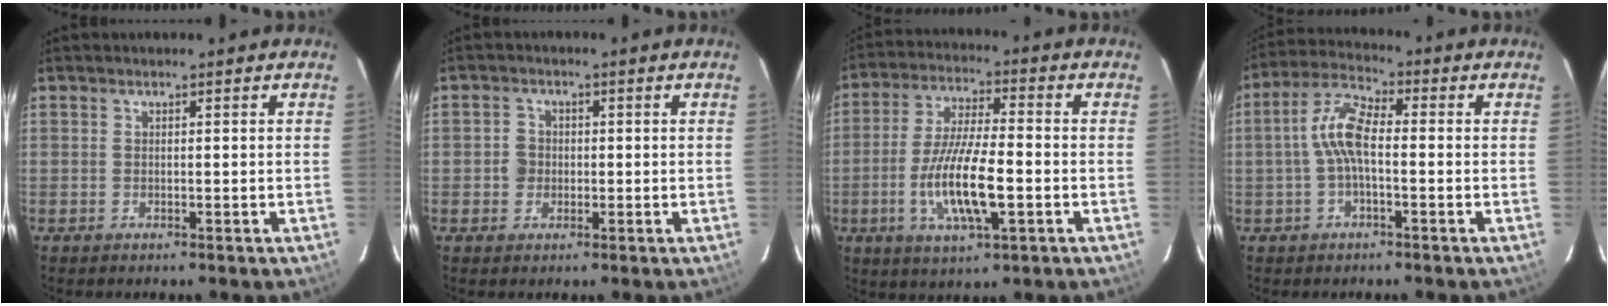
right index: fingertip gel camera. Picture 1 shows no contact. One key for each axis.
{"total": 2.9, "fx": -0.6, "fy": 2.7, "fz": 0.7, "tx": -0.012, "ty": 0.008, "tz": -0.011}
{"total": 13.0, "fx": -3.5, "fy": 3.0, "fz": 12.1, "tx": -0.242, "ty": -0.008, "tz": -0.064}
{"total": 7.3, "fx": -0.8, "fy": 2.6, "fz": 6.8, "tx": -0.150, "ty": 0.021, "tz": -0.020}